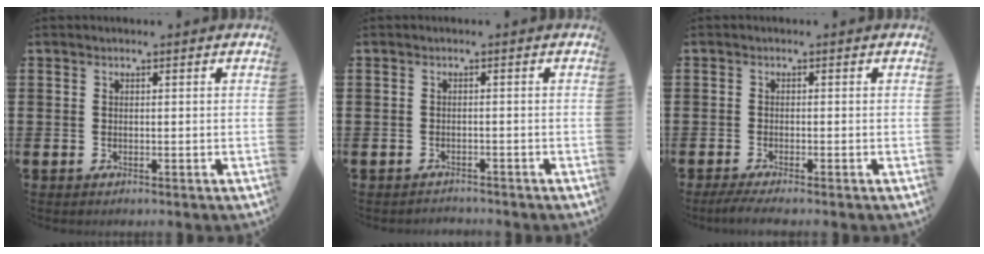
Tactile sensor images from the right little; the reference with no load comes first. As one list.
[{"total": 1.0, "force": [-1.0, 0.0, -0.1], "torque": [0.000, 0.003, -0.022]}, {"total": 1.4, "force": [-1.0, 0.0, 1.0], "torque": [-0.015, 0.000, -0.018]}]